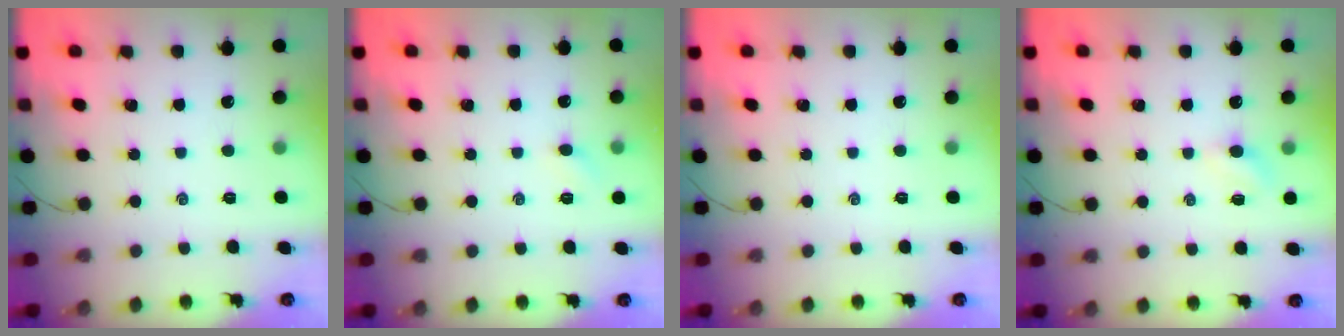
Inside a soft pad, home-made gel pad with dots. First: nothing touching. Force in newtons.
{"total": 2.4, "press": 2.3, "slide": 0.7}
{"total": 0.0}
{"total": 3.6, "press": 3.4, "slide": 1.2}